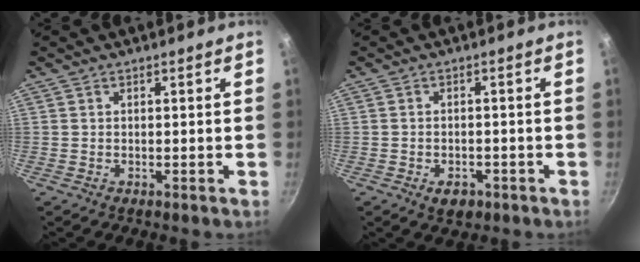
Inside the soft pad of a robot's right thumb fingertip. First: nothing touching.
{"total": 3.7, "force": [-1.9, 2.4, 2.2], "torque": [-0.029, 0.014, -0.020]}